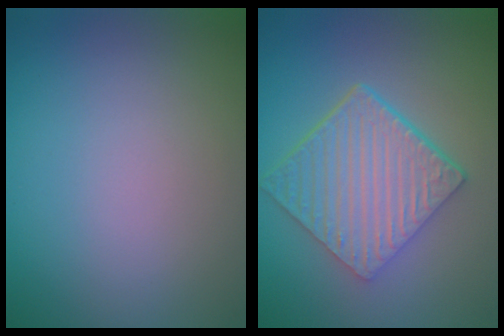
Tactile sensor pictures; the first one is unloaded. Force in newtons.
{"total": 6.6, "press": 4.6, "slide": 4.7}